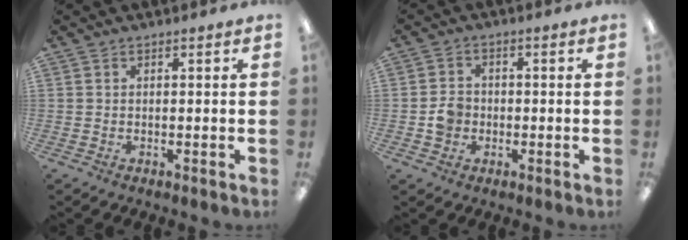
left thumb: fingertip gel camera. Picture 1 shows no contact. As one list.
[{"total": 4.4, "force": [-1.0, 3.8, 1.9], "torque": [-0.033, 0.009, -0.016]}]